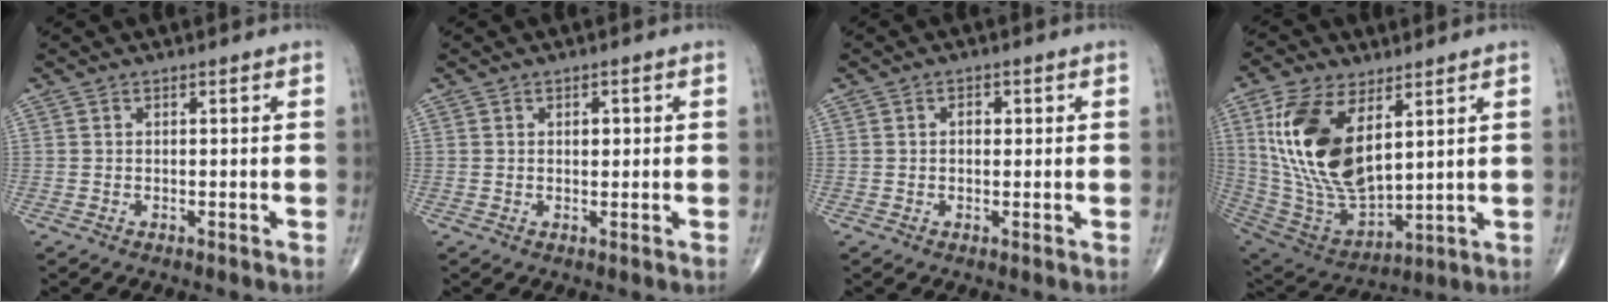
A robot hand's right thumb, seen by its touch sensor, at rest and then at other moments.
{"total": 1.7, "force": [0.4, 1.1, 1.3], "torque": [-0.011, 0.001, 0.005]}
{"total": 1.9, "force": [0.4, 1.3, 1.4], "torque": [-0.018, 0.003, 0.003]}
{"total": 20.5, "force": [6.7, 10.4, 16.4], "torque": [-0.311, -0.030, 0.140]}